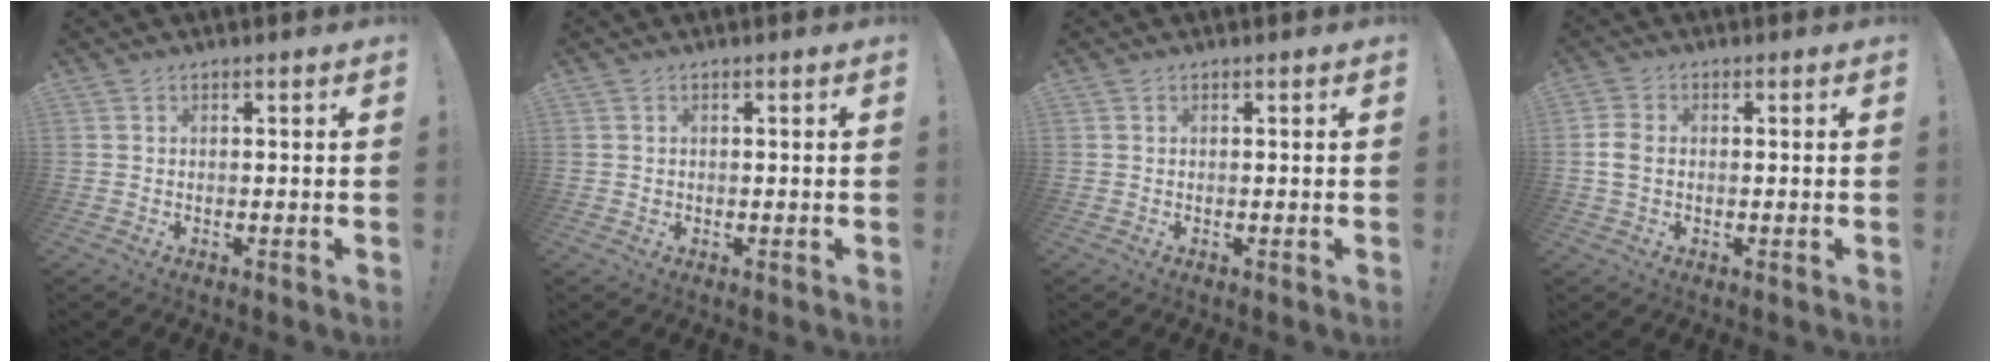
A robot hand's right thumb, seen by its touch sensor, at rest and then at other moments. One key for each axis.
{"total": 0.6, "fx": 0.0, "fy": 0.6, "fz": 0.1, "tx": 0.007, "ty": 0.000, "tz": -0.002}
{"total": 0.0}
{"total": 4.6, "fx": -0.2, "fy": 3.4, "fz": 3.1, "tx": -0.069, "ty": 0.008, "tz": -0.003}